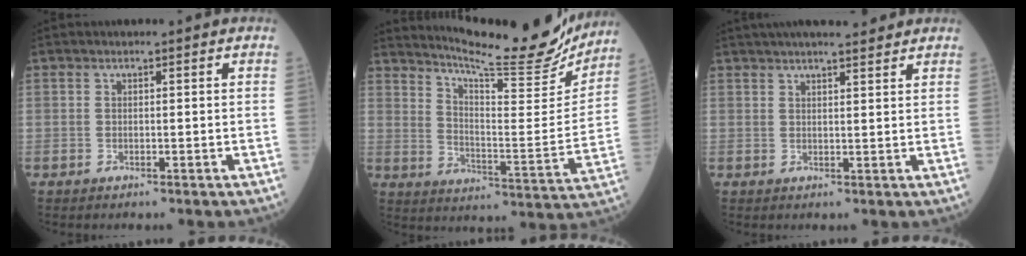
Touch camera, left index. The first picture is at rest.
{"total": 20.1, "force": [18.8, 1.2, 7.0], "torque": [-0.110, -0.065, 0.255]}
{"total": 10.0, "force": [8.6, 1.5, 4.9], "torque": [-0.062, 0.023, 0.117]}